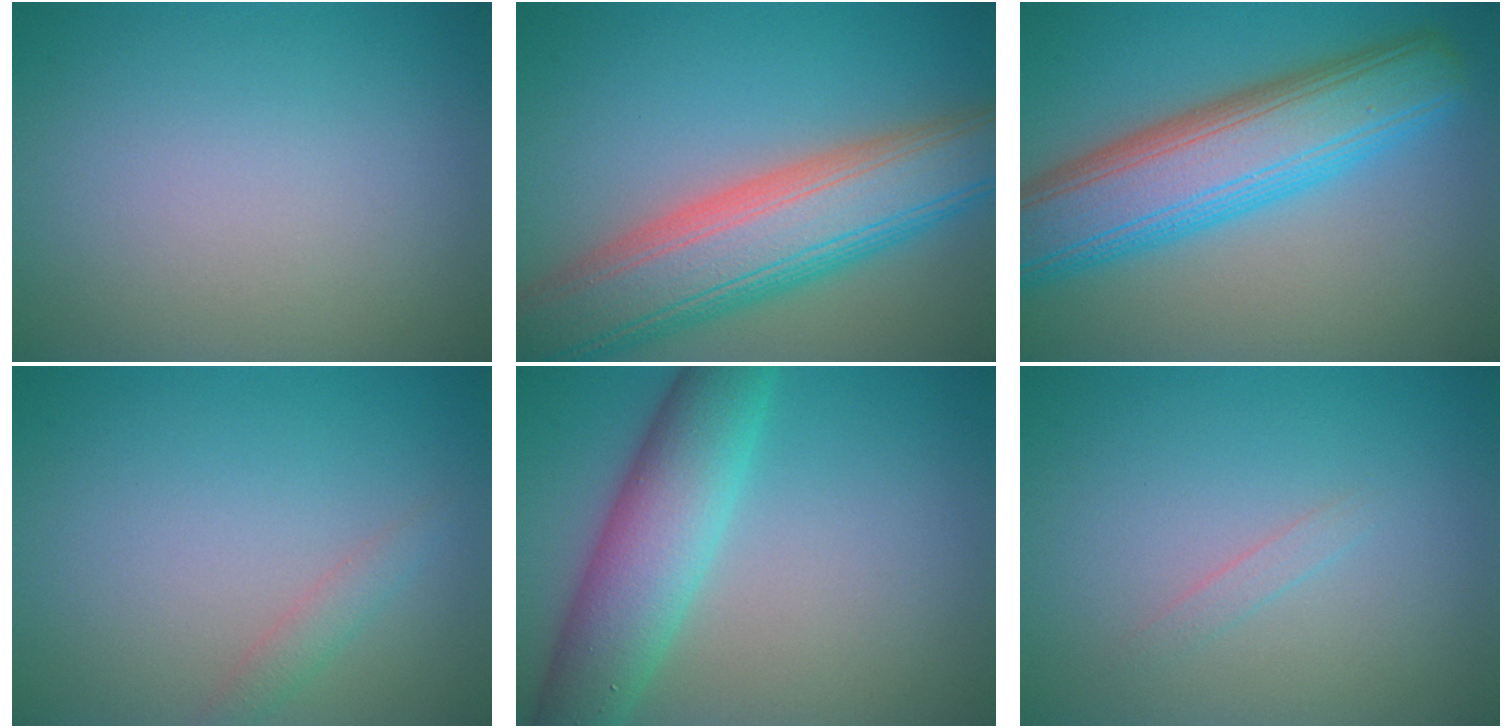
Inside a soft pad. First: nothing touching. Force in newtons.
{"total": 10.8, "press": 10.7, "slide": 0.7}
{"total": 10.1, "press": 10.1, "slide": 0.4}
{"total": 1.3, "press": 1.3, "slide": 0.1}
{"total": 7.1, "press": 7.1, "slide": 0.3}
{"total": 0.8, "press": 0.8, "slide": 0.0}